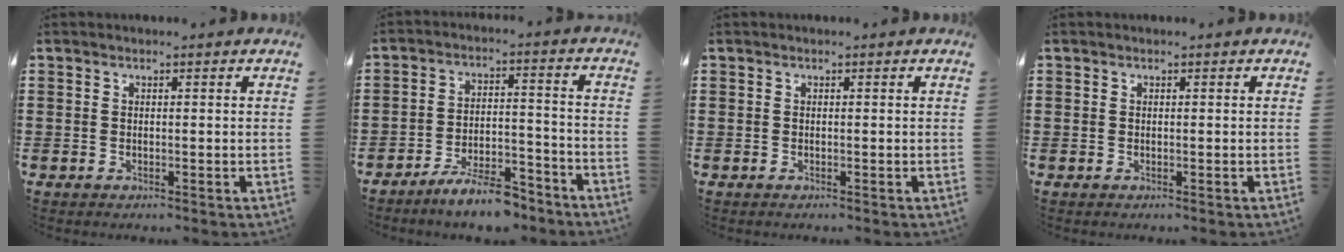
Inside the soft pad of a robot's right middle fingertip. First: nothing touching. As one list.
[{"total": 7.5, "force": [-6.6, 1.2, 3.4], "torque": [-0.060, 0.011, -0.124]}, {"total": 0.0}, {"total": 0.0}]